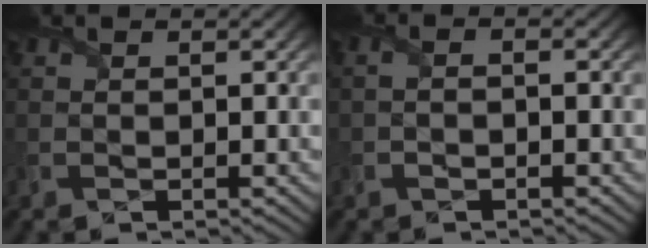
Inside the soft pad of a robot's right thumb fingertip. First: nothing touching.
{"total": 1.3, "force": [-0.7, 0.6, 0.9], "torque": [-0.020, -0.001, -0.016]}